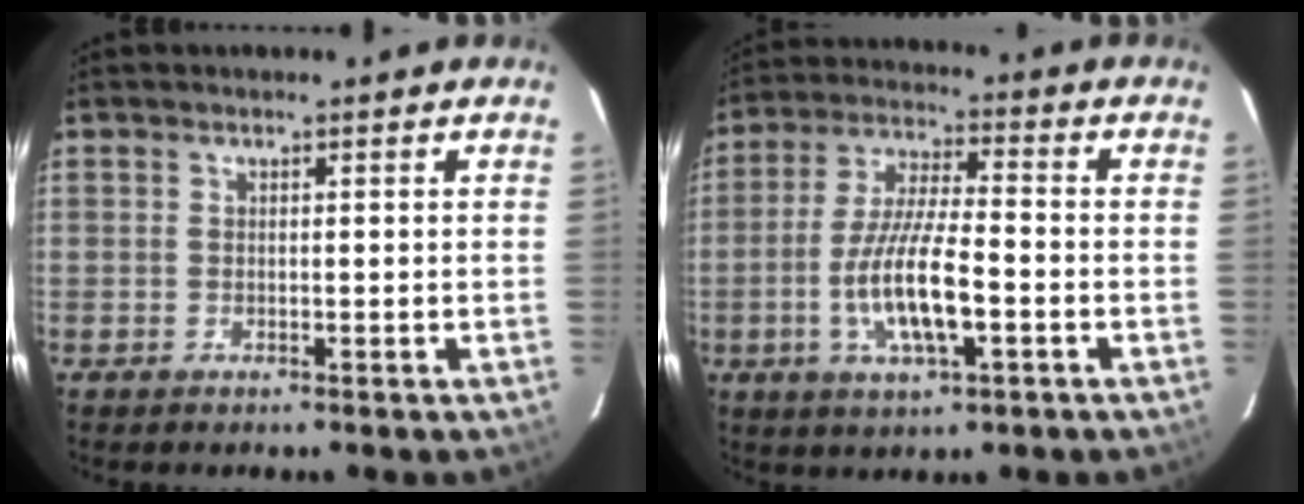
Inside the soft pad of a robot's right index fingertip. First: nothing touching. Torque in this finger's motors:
{"motor_torque": [0.56, -0.20, 0.43, 0.21]}